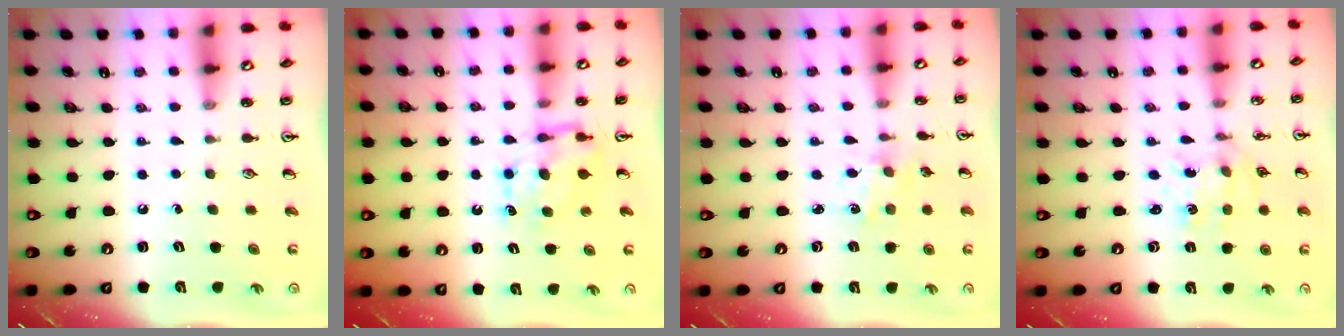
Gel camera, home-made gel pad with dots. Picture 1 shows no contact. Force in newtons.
{"total": 7.2, "press": 7.2, "slide": 0.1}
{"total": 1.5, "press": 1.5, "slide": 0.1}
{"total": 1.5, "press": 1.4, "slide": 0.5}